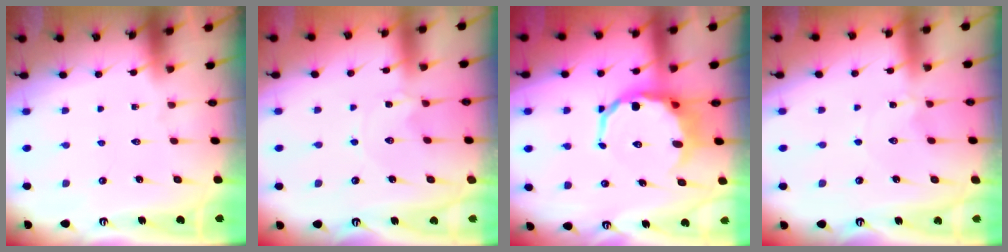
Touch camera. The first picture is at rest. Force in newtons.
{"total": 1.5, "press": 1.4, "slide": 0.2}
{"total": 9.7, "press": 9.3, "slide": 2.8}
{"total": 1.0, "press": 1.0, "slide": 0.1}